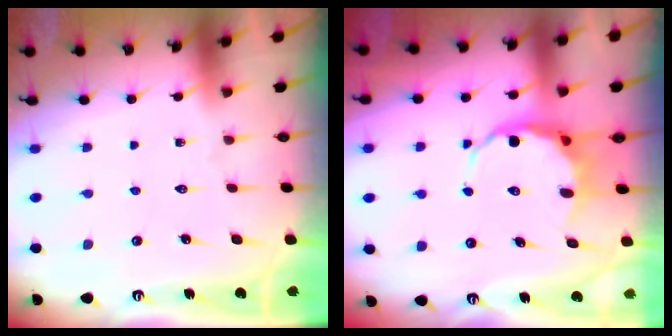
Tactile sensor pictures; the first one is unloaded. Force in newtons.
{"total": 6.4, "press": 6.2, "slide": 1.6}